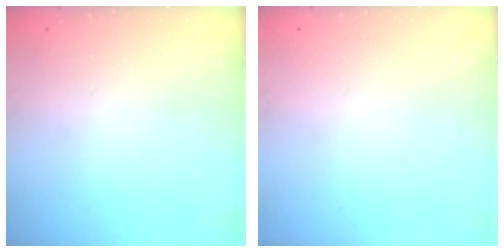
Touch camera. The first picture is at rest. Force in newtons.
{"total": 0.0}